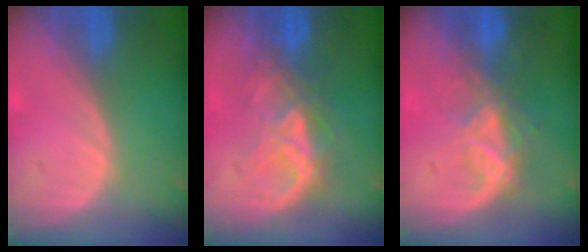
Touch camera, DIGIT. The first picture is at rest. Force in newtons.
{"total": 6.3, "press": 6.3, "slide": 0.7}
{"total": 6.8, "press": 5.8, "slide": 3.5}